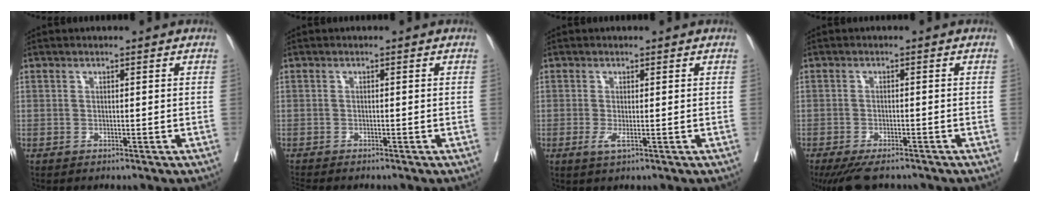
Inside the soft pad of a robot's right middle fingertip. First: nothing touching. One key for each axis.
{"total": 3.5, "fx": -3.1, "fy": 0.5, "fz": 1.4, "tx": -0.017, "ty": -0.007, "tz": -0.049}
{"total": 1.7, "fx": -0.5, "fy": 0.2, "fz": 1.6, "tx": -0.030, "ty": -0.006, "tz": -0.008}
{"total": 7.4, "fx": -6.1, "fy": 1.9, "fz": 3.7, "tx": -0.053, "ty": -0.012, "tz": -0.099}